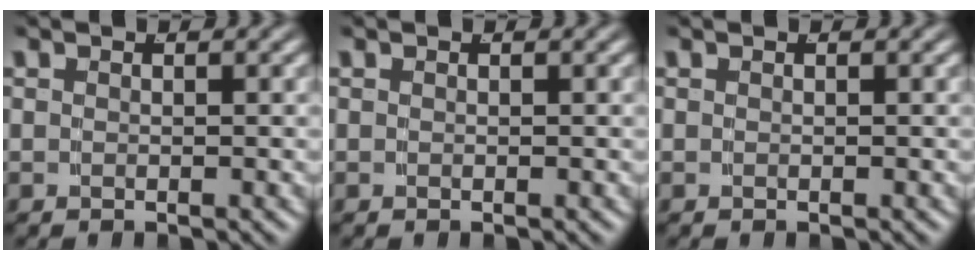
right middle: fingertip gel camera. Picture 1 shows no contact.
{"total": 0.0}
{"total": 0.0}